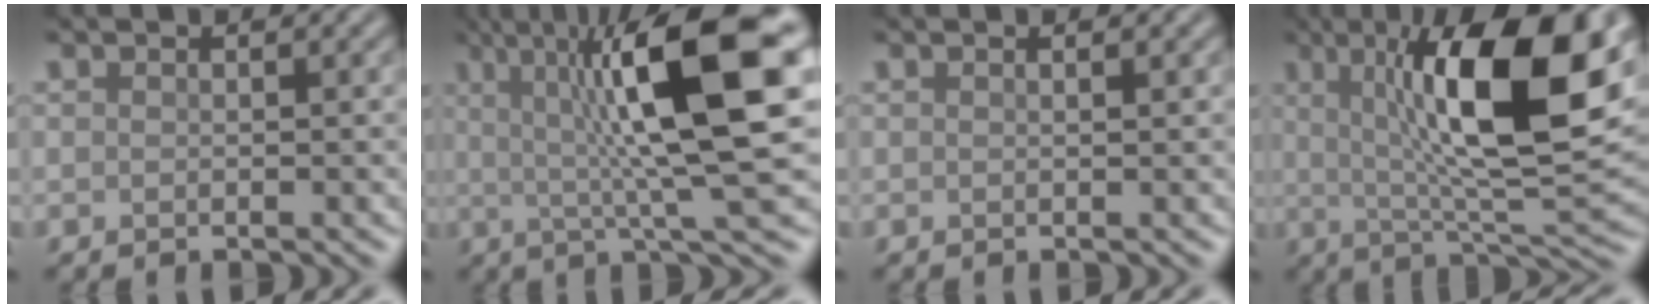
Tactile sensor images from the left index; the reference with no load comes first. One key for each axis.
{"total": 14.0, "fx": 3.0, "fy": 3.1, "fz": 13.3, "tx": -0.192, "ty": 0.014, "tz": 0.042}
{"total": 0.6, "fx": 0.3, "fy": 0.2, "fz": 0.5, "tx": 0.000, "ty": 0.002, "tz": 0.003}
{"total": 14.0, "fx": 3.3, "fy": 3.8, "fz": 13.1, "tx": -0.194, "ty": 0.006, "tz": 0.048}